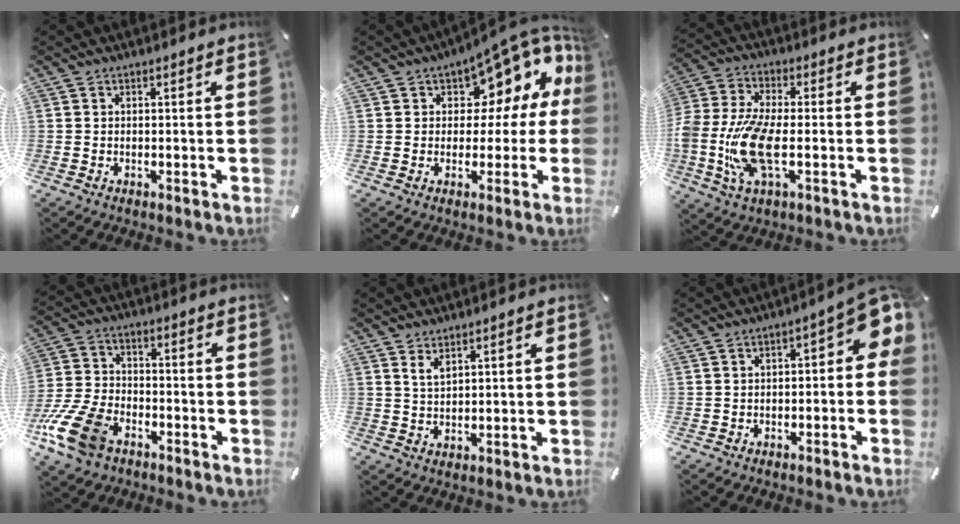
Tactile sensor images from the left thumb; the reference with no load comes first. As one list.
[{"total": 11.8, "force": [7.9, 6.8, 5.6], "torque": [-0.082, -0.064, 0.140]}, {"total": 14.8, "force": [-2.8, 6.0, 13.2], "torque": [-0.300, -0.023, -0.057]}, {"total": 14.1, "force": [-7.8, 8.7, 8.0], "torque": [-0.172, 0.041, -0.143]}, {"total": 3.0, "force": [2.3, 1.0, 1.6], "torque": [-0.035, -0.006, 0.043]}, {"total": 6.3, "force": [0.4, 2.9, 5.6], "torque": [-0.071, -0.009, 0.001]}]